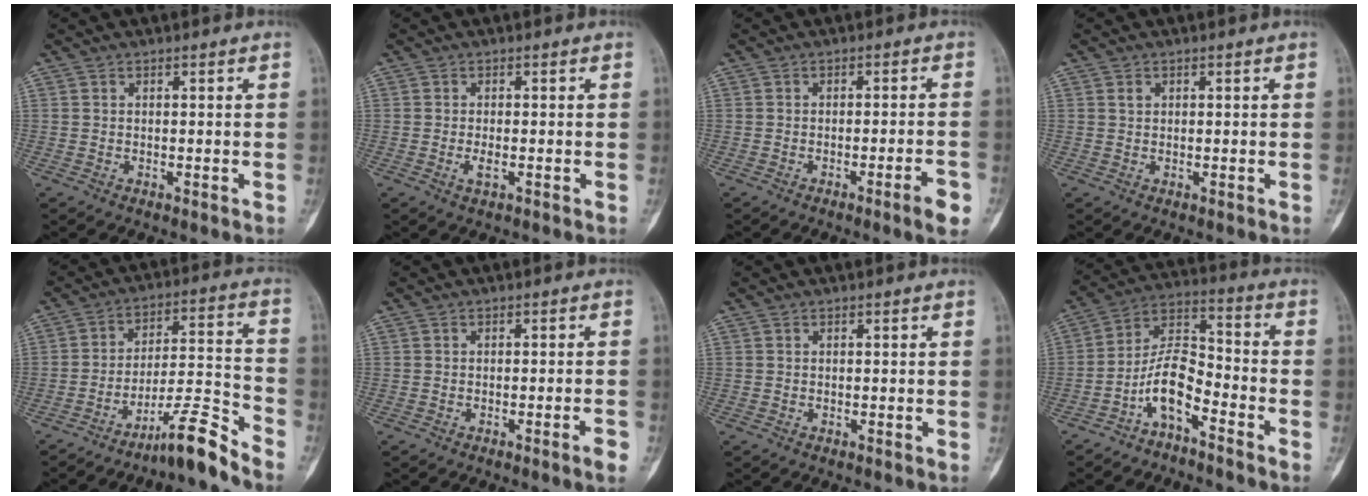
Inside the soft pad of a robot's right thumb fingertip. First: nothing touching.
{"total": 1.8, "force": [-0.5, 0.6, 1.6], "torque": [-0.032, -0.002, -0.009]}
{"total": 4.5, "force": [-2.3, 0.3, 3.8], "torque": [-0.054, 0.010, -0.034]}
{"total": 1.0, "force": [0.4, 0.7, 0.5], "torque": [-0.005, 0.001, 0.007]}
{"total": 10.5, "force": [-8.6, 0.3, 5.9], "torque": [-0.095, 0.091, -0.144]}
{"total": 2.1, "force": [-1.2, 0.0, 1.8], "torque": [-0.030, 0.002, -0.017]}
{"total": 0.0}
{"total": 9.3, "force": [-5.4, 3.8, 6.6], "torque": [-0.121, 0.076, -0.109]}